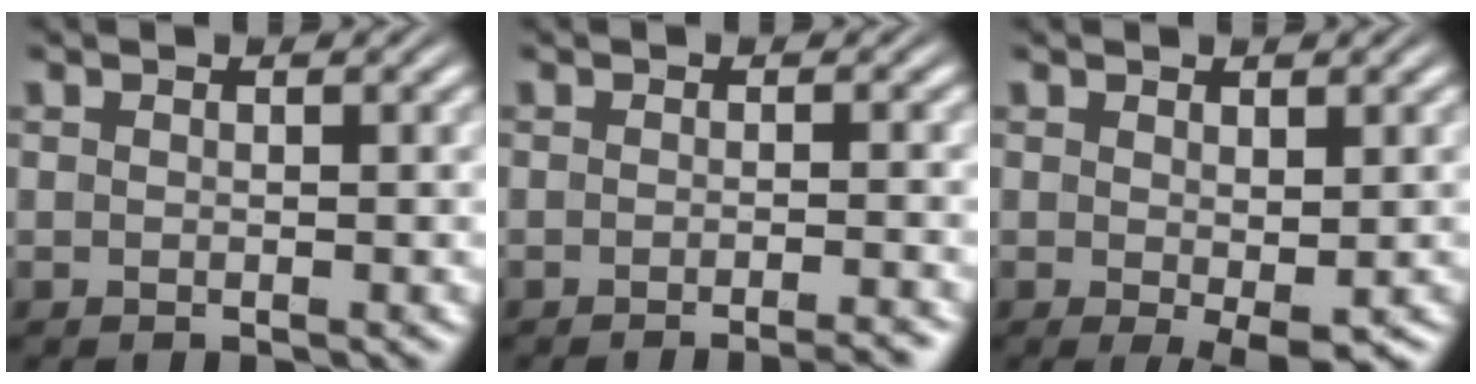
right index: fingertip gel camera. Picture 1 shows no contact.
{"total": 2.5, "force": [-2.2, 0.1, 1.1], "torque": [-0.011, 0.001, -0.039]}
{"total": 2.7, "force": [-0.9, 0.5, 2.5], "torque": [-0.030, -0.020, -0.001]}